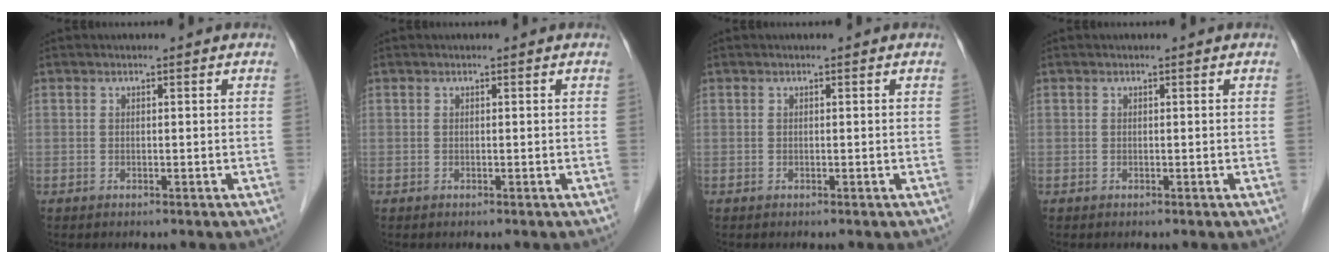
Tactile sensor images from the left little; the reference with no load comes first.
{"total": 0.0}
{"total": 0.0}
{"total": 0.0}